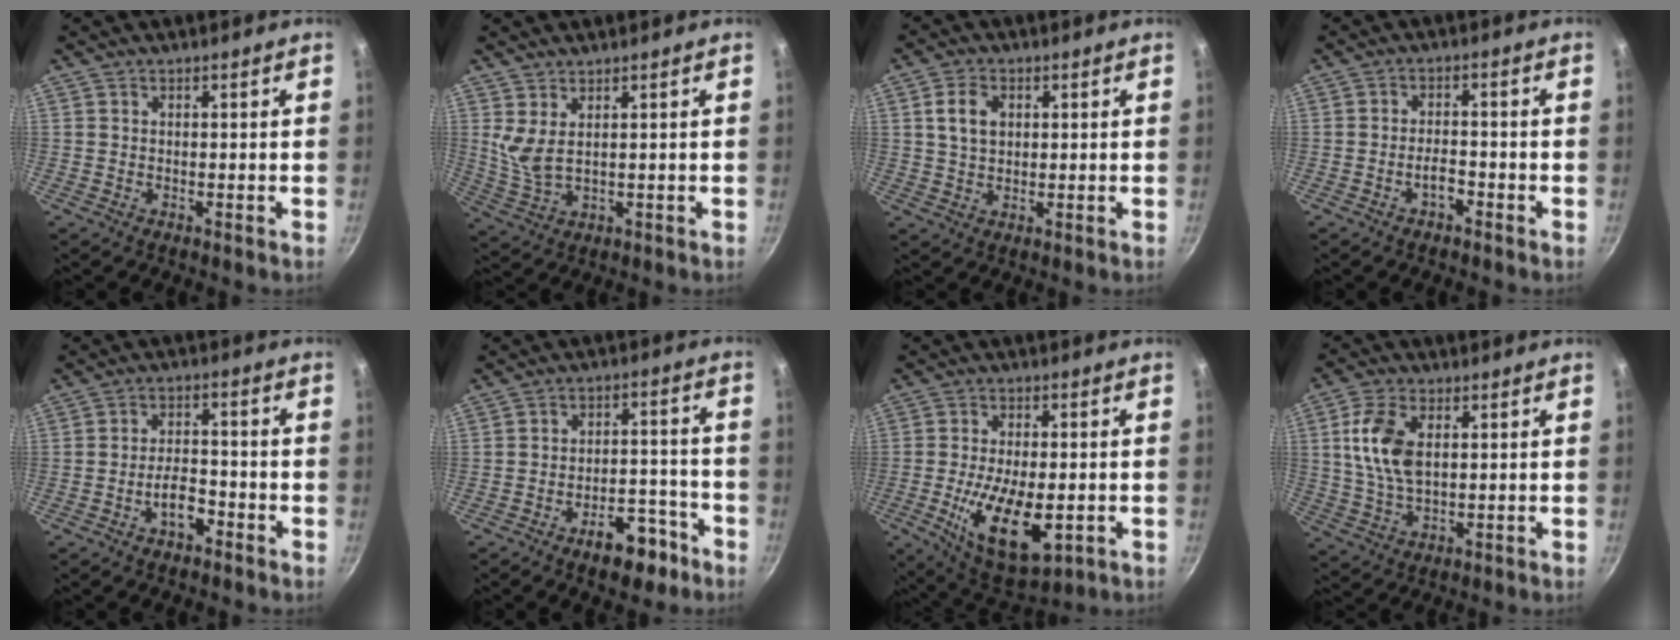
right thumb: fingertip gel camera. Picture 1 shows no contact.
{"total": 4.7, "force": [2.0, 1.8, 3.8], "torque": [-0.076, -0.026, 0.047]}
{"total": 5.5, "force": [1.4, 3.9, 3.7], "torque": [-0.055, 0.000, 0.027]}
{"total": 3.1, "force": [-1.9, 1.4, 2.0], "torque": [-0.026, 0.020, -0.033]}
{"total": 5.5, "force": [-3.0, 2.7, 3.7], "torque": [-0.050, 0.030, -0.052]}
{"total": 9.9, "force": [-6.1, 5.0, 6.1], "torque": [-0.055, 0.056, -0.079]}
{"total": 15.9, "force": [-3.8, 7.7, 13.4], "torque": [-0.215, -0.002, -0.052]}
{"total": 10.4, "force": [2.3, 5.9, 8.2], "torque": [-0.155, -0.004, 0.044]}